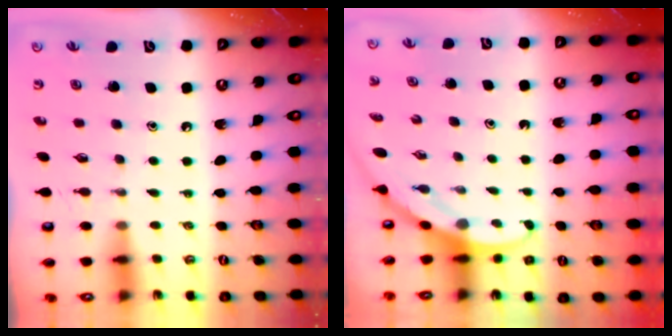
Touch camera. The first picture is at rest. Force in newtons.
{"total": 3.5, "press": 3.5, "slide": 0.2}